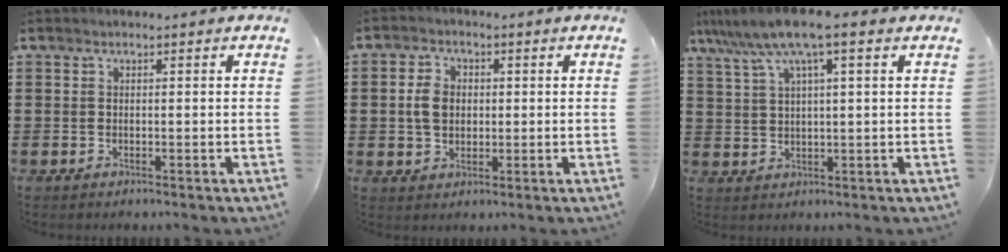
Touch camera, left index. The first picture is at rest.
{"total": 4.5, "force": [0.1, 3.4, 2.9], "torque": [-0.070, 0.009, -0.002]}
{"total": 8.0, "force": [4.4, 0.9, 6.6], "torque": [-0.144, -0.008, 0.075]}